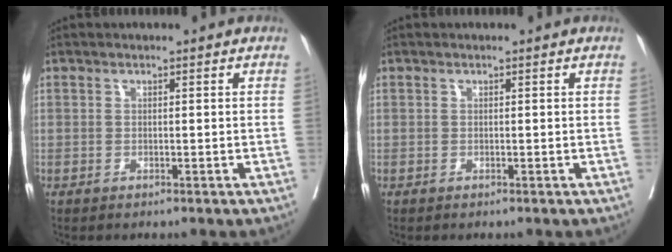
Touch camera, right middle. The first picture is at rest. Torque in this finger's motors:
{"motor_torque": [0.00, 0.00, 0.00, 0.00]}